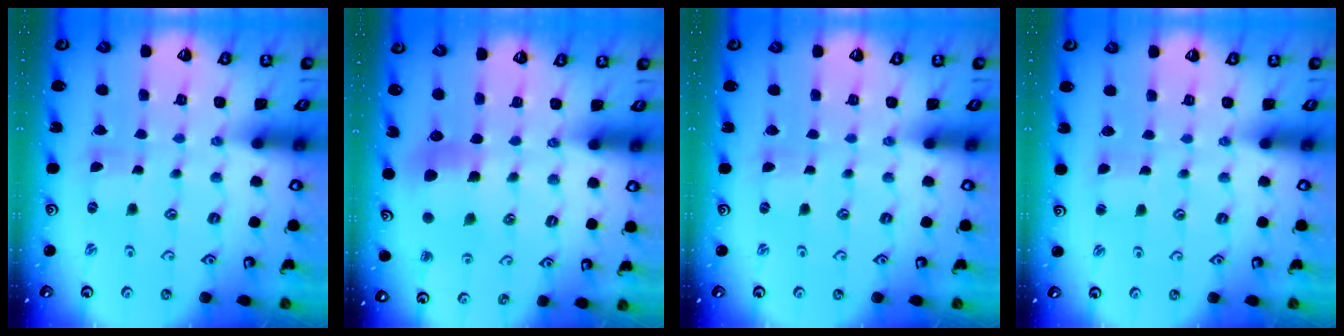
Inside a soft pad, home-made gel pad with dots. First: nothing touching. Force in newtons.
{"total": 6.4, "press": 6.3, "slide": 0.9}
{"total": 0.0}
{"total": 1.3, "press": 1.3, "slide": 0.0}